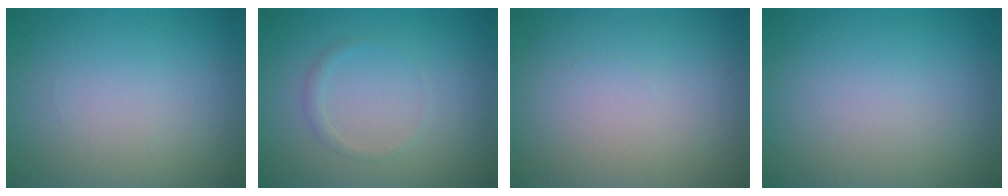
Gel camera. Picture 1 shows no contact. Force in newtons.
{"total": 0.8, "press": 0.8, "slide": 0.1}
{"total": 0.0}
{"total": 0.0}